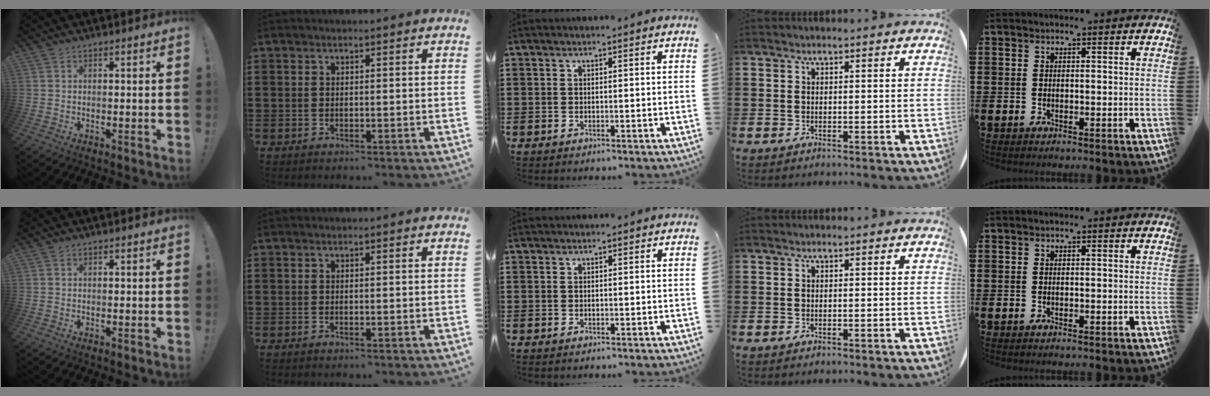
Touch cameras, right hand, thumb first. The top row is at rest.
{}